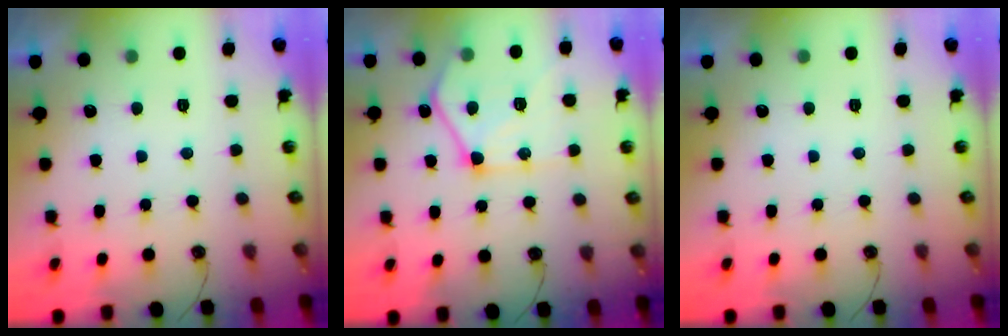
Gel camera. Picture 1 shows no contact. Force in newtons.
{"total": 17.1, "press": 17.1, "slide": 1.6}
{"total": 0.0}